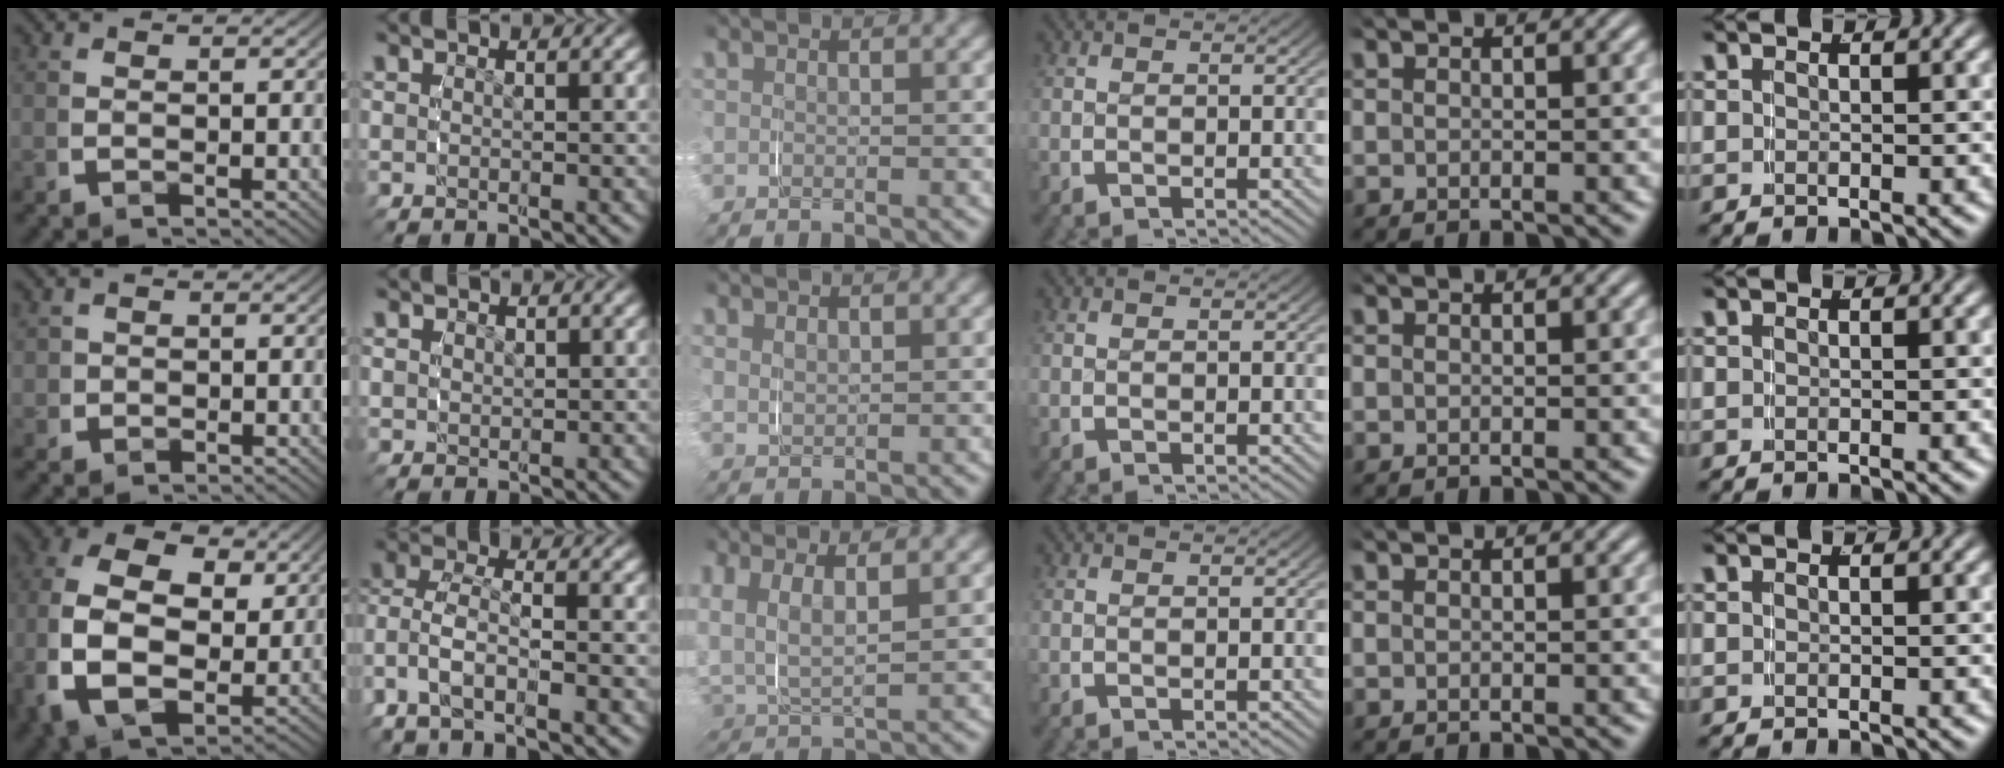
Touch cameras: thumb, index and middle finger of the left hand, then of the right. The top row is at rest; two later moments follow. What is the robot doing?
{"motion": "grasp_and_lifting", "object": "jacket"}